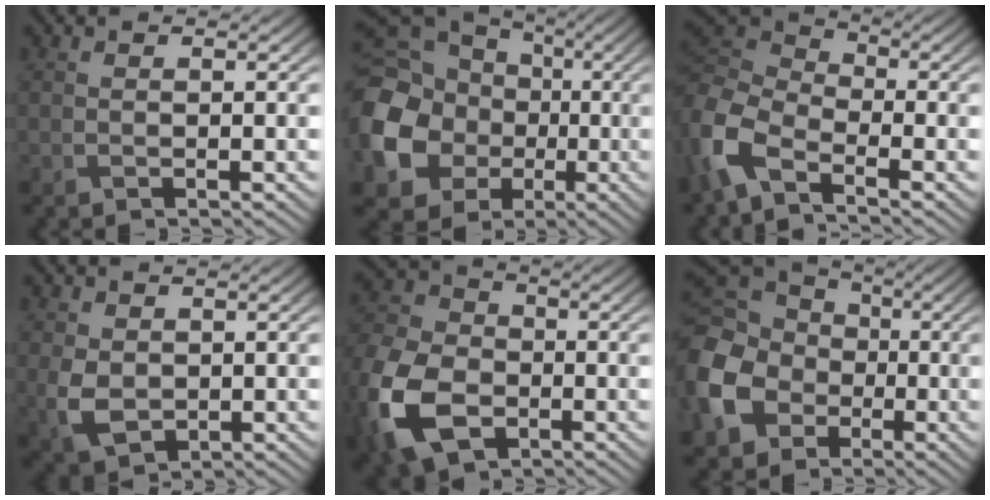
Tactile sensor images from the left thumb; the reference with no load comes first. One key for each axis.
{"total": 17.6, "fx": -2.5, "fy": 15.6, "fz": 7.8, "tx": -0.247, "ty": -0.048, "tz": -0.063}
{"total": 7.9, "fx": -3.7, "fy": 4.4, "fz": 5.4, "tx": -0.148, "ty": -0.016, "tz": -0.086}
{"total": 4.7, "fx": -0.1, "fy": 3.6, "fz": 3.1, "tx": -0.083, "ty": -0.009, "tz": 0.001}
{"total": 15.6, "fx": -5.8, "fy": 10.8, "fz": 9.7, "tx": -0.277, "ty": -0.057, "tz": -0.109}
{"total": 16.6, "fx": -3.8, "fy": 14.1, "fz": 7.9, "tx": -0.254, "ty": -0.037, "tz": -0.099}